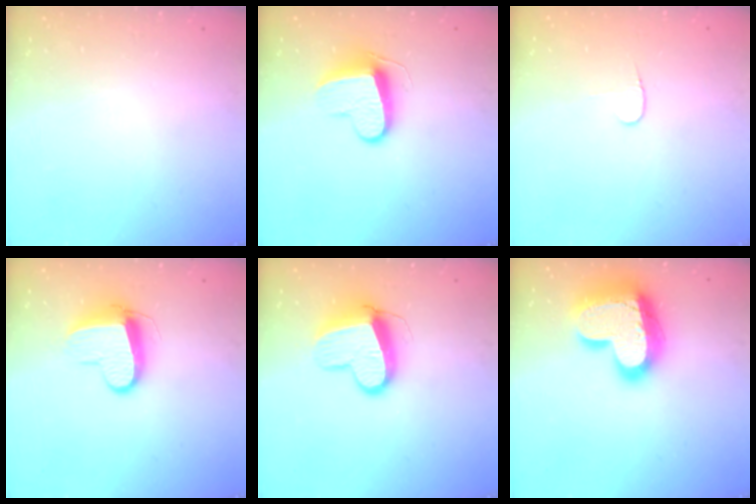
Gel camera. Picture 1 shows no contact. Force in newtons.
{"total": 9.4, "press": 9.4, "slide": 0.5}
{"total": 4.0, "press": 4.0, "slide": 0.4}
{"total": 9.6, "press": 9.5, "slide": 0.9}
{"total": 11.5, "press": 11.4, "slide": 1.3}
{"total": 21.7, "press": 21.6, "slide": 1.9}